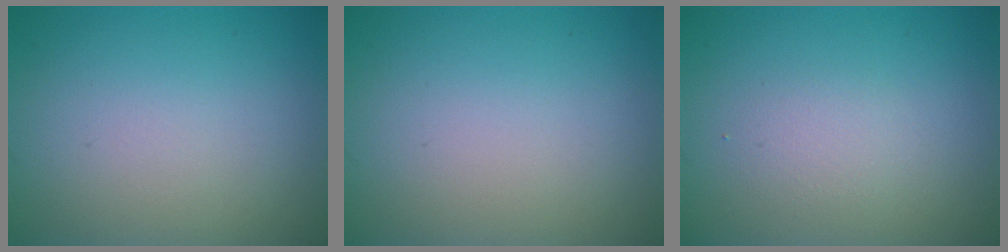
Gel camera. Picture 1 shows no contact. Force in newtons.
{"total": 0.0}
{"total": 1.4, "press": 1.4, "slide": 0.0}